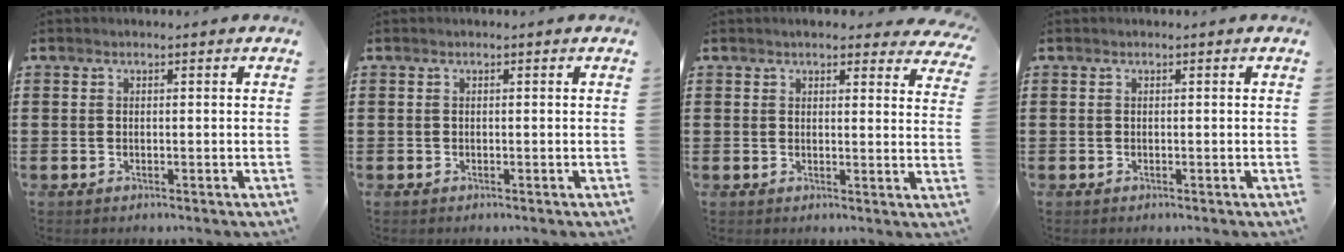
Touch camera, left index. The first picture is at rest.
{"total": 0.0}
{"total": 3.7, "force": [3.4, 0.8, 1.2], "torque": [-0.024, -0.008, 0.061]}
{"total": 0.0}